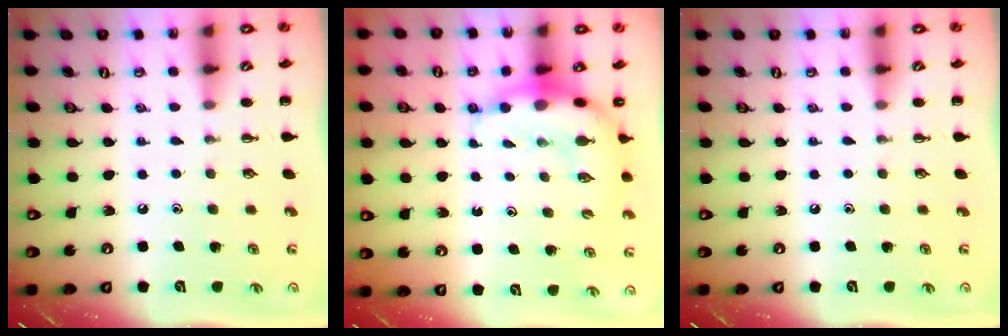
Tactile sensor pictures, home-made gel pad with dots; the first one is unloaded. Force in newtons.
{"total": 8.5, "press": 8.2, "slide": 2.0}
{"total": 0.0}